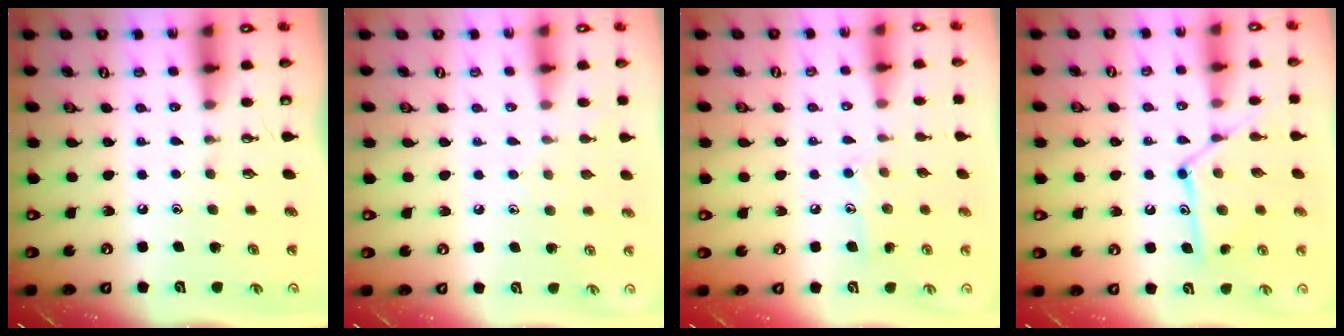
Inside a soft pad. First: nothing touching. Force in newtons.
{"total": 4.7, "press": 4.7, "slide": 0.5}
{"total": 7.7, "press": 7.7, "slide": 0.4}
{"total": 12.5, "press": 12.5, "slide": 0.5}